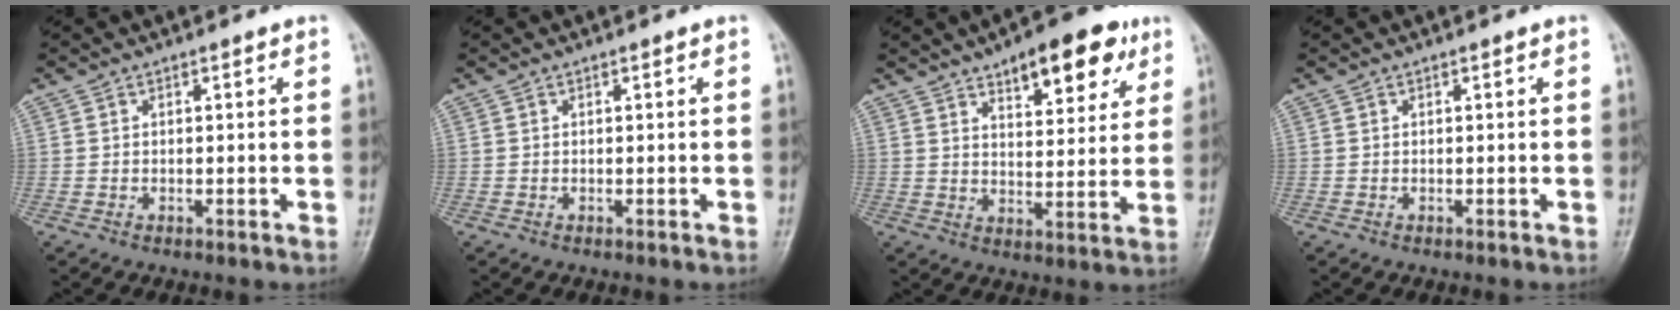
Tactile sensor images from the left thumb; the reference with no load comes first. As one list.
[{"total": 0.0}, {"total": 13.1, "force": [7.7, 5.5, 9.0], "torque": [-0.086, -0.030, 0.107]}, {"total": 0.0}]